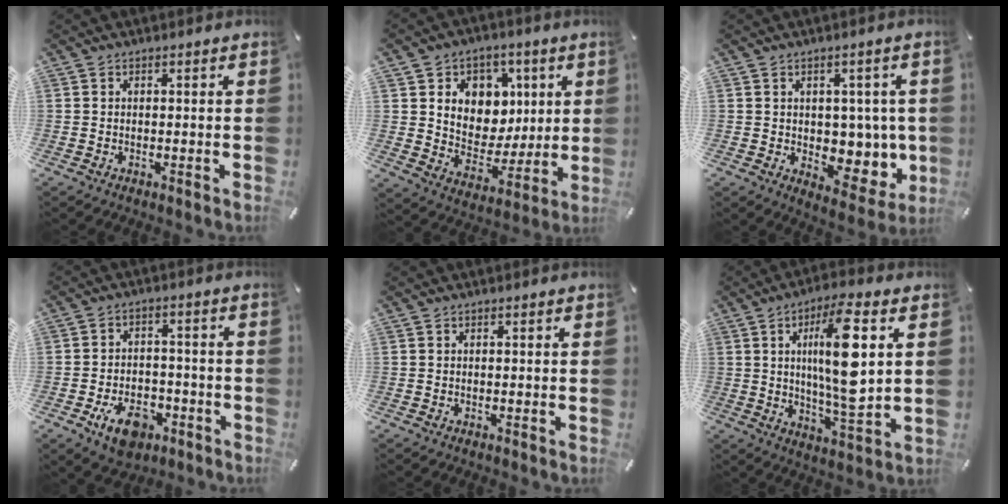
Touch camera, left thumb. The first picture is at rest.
{"total": 10.2, "force": [2.5, 9.7, 2.1], "torque": [-0.031, -0.025, 0.053]}
{"total": 8.2, "force": [0.7, 6.5, 5.0], "torque": [-0.045, -0.012, 0.019]}
{"total": 9.1, "force": [-4.5, 5.8, 5.3], "torque": [-0.103, 0.015, -0.080]}
{"total": 0.0}
{"total": 15.9, "force": [3.0, 3.9, 15.1], "torque": [-0.280, -0.017, 0.040]}